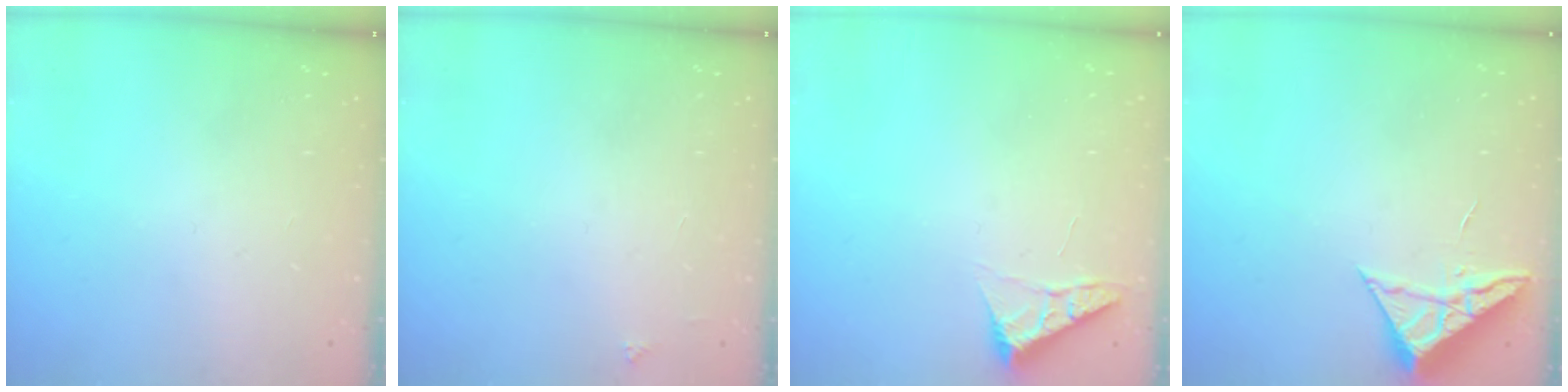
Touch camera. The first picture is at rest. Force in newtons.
{"total": 2.0, "press": 2.0, "slide": 0.3}
{"total": 4.0, "press": 4.0, "slide": 0.5}
{"total": 6.9, "press": 6.9, "slide": 0.3}